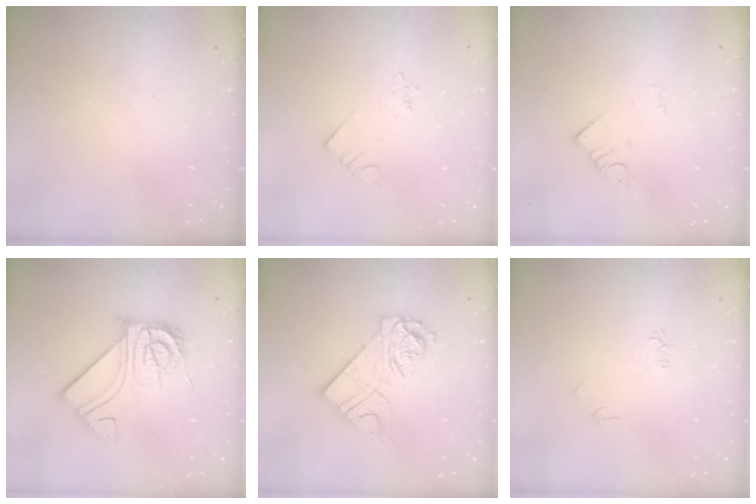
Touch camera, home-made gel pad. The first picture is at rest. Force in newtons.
{"total": 2.1, "press": 2.1, "slide": 0.4}
{"total": 2.7, "press": 2.7, "slide": 0.4}
{"total": 15.9, "press": 15.8, "slide": 0.7}
{"total": 12.4, "press": 12.4, "slide": 0.9}
{"total": 4.3, "press": 4.3, "slide": 0.5}